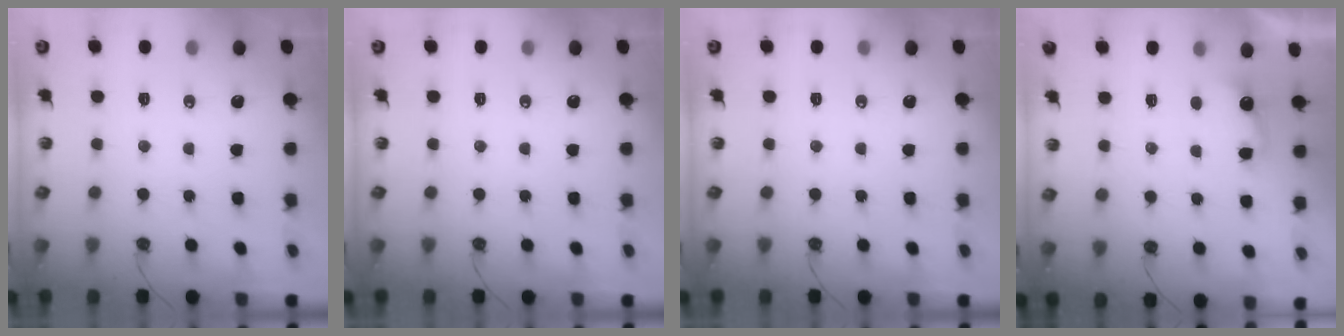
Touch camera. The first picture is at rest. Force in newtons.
{"total": 0.0}
{"total": 0.0}
{"total": 3.1, "press": 3.0, "slide": 1.0}